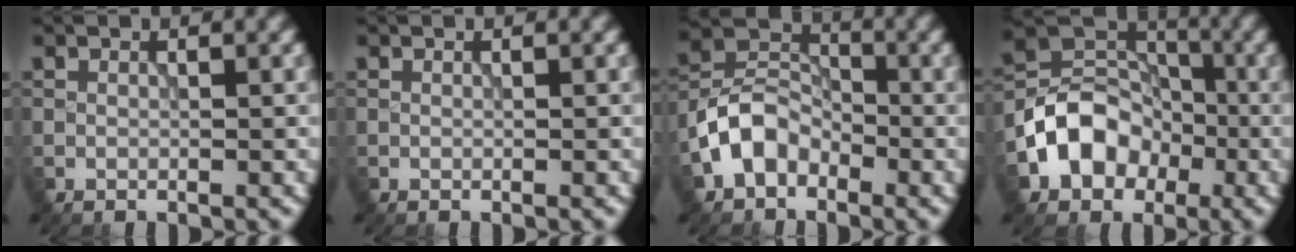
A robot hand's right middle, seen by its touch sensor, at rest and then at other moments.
{"total": 0.0}
{"total": 5.0, "force": [-2.5, 3.5, 2.5], "torque": [-0.049, 0.009, -0.059]}
{"total": 6.5, "force": [-2.7, 5.1, 3.0], "torque": [-0.031, 0.007, -0.054]}